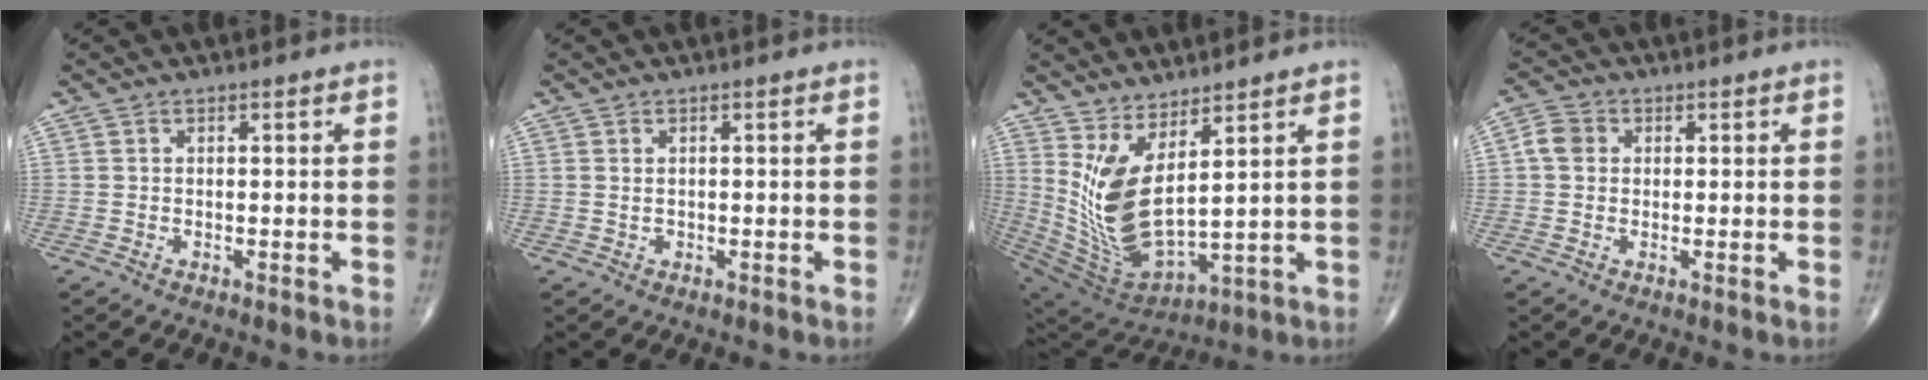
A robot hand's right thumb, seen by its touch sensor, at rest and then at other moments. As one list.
[{"total": 0.5, "force": [0.1, 0.4, 0.3], "torque": [-0.003, -0.003, 0.004]}, {"total": 14.2, "force": [4.9, 5.0, 12.3], "torque": [-0.247, -0.063, 0.118]}, {"total": 3.9, "force": [0.5, 3.3, 1.9], "torque": [-0.030, 0.010, 0.002]}]